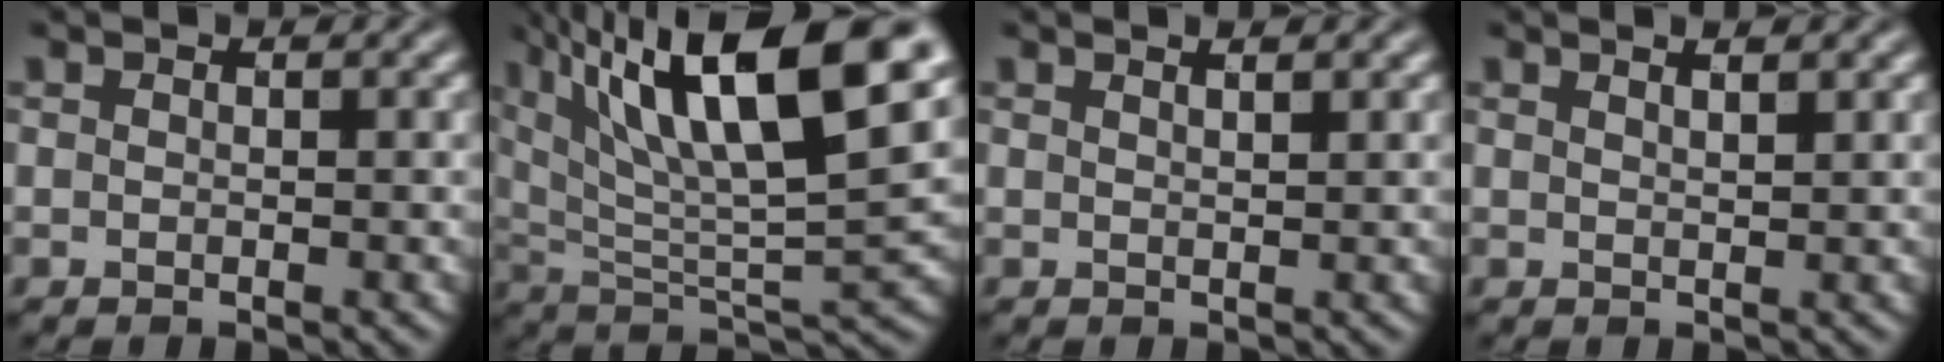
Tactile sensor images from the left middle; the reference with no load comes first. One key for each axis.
{"total": 14.9, "fx": 7.4, "fy": 4.3, "fz": 12.2, "tx": -0.217, "ty": 0.016, "tz": 0.134}
{"total": 2.1, "fx": 1.3, "fy": 0.8, "fz": 1.4, "tx": 0.004, "ty": 0.010, "tz": -0.004}
{"total": 2.4, "fx": 1.6, "fy": 0.8, "fz": 1.6, "tx": 0.004, "ty": 0.011, "tz": 0.000}